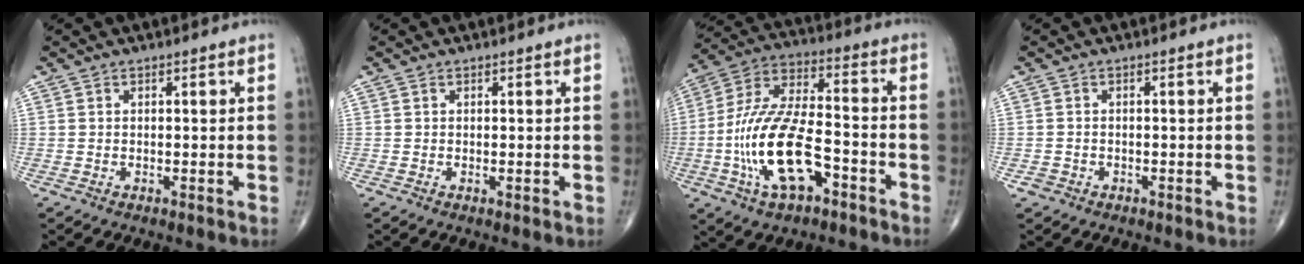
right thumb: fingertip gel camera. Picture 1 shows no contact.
{"total": 0.5, "force": [0.0, 0.1, 0.5], "torque": [-0.007, -0.003, 0.000]}
{"total": 18.4, "force": [-6.3, 8.2, 15.2], "torque": [-0.301, 0.040, -0.110]}
{"total": 1.4, "force": [-0.8, 1.1, 0.2], "torque": [-0.002, 0.007, -0.014]}